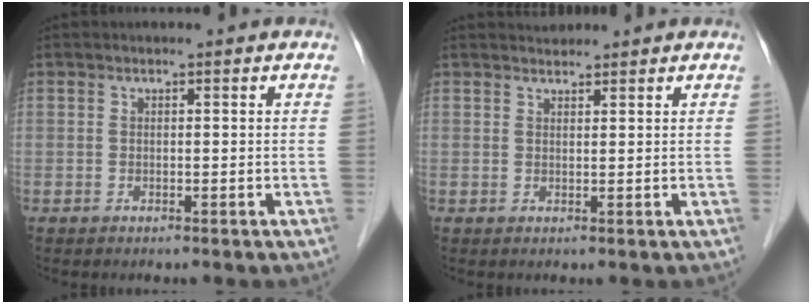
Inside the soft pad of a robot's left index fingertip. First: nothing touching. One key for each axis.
{"total": 1.6, "fx": 1.6, "fy": 0.2, "fz": -0.1, "tx": -0.007, "ty": 0.011, "tz": 0.031}